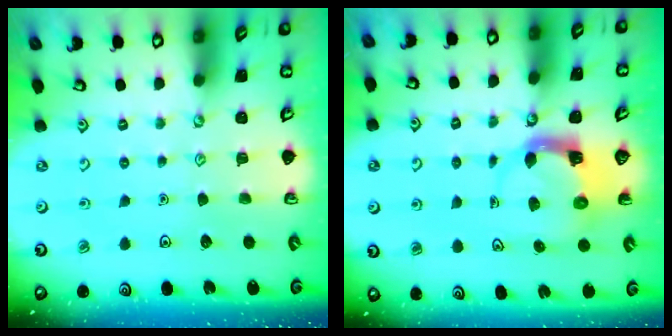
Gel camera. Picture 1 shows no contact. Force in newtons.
{"total": 3.9, "press": 3.8, "slide": 0.6}